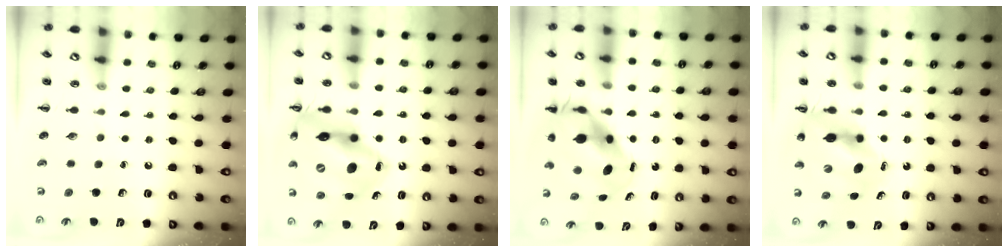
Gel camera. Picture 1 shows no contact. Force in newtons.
{"total": 22.0, "press": 21.4, "slide": 5.4}
{"total": 9.1, "press": 8.8, "slide": 2.2}
{"total": 10.2, "press": 9.9, "slide": 2.6}